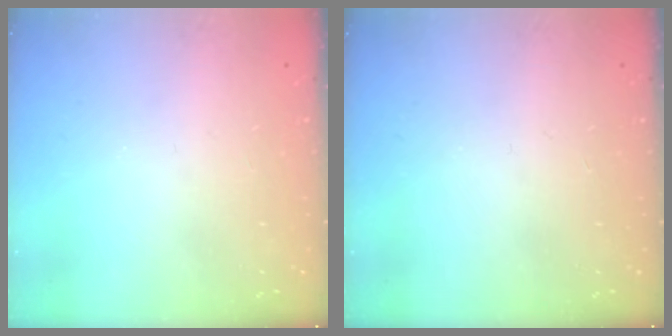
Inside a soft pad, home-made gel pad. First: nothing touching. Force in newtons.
{"total": 0.0}